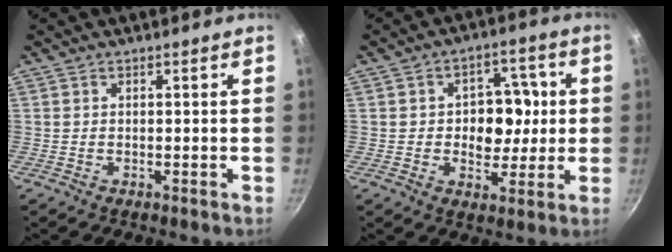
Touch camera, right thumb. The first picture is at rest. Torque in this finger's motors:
{"motor_torque": [-0.08, 0.74, 0.22, 0.64, 0.04]}